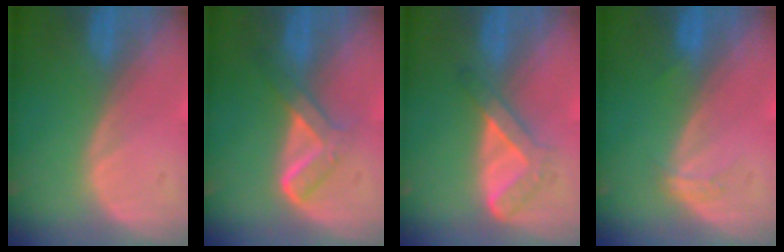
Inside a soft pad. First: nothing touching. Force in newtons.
{"total": 5.2, "press": 4.9, "slide": 2.0}
{"total": 4.8, "press": 4.3, "slide": 2.1}
{"total": 1.5, "press": 1.4, "slide": 0.3}